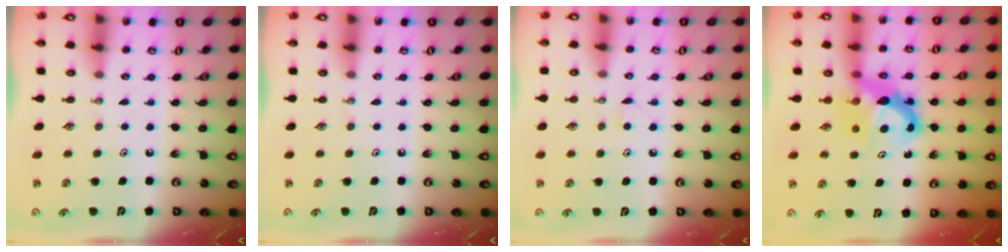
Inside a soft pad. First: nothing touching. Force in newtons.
{"total": 0.0}
{"total": 3.5, "press": 3.5, "slide": 0.3}
{"total": 7.6, "press": 7.6, "slide": 0.6}